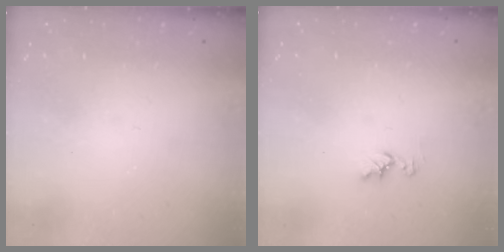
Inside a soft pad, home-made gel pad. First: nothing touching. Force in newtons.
{"total": 5.1, "press": 5.1, "slide": 0.6}